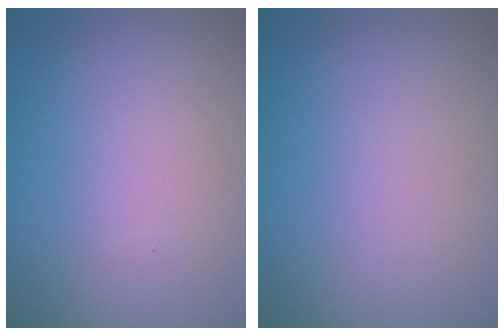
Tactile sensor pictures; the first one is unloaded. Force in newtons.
{"total": 0.0}